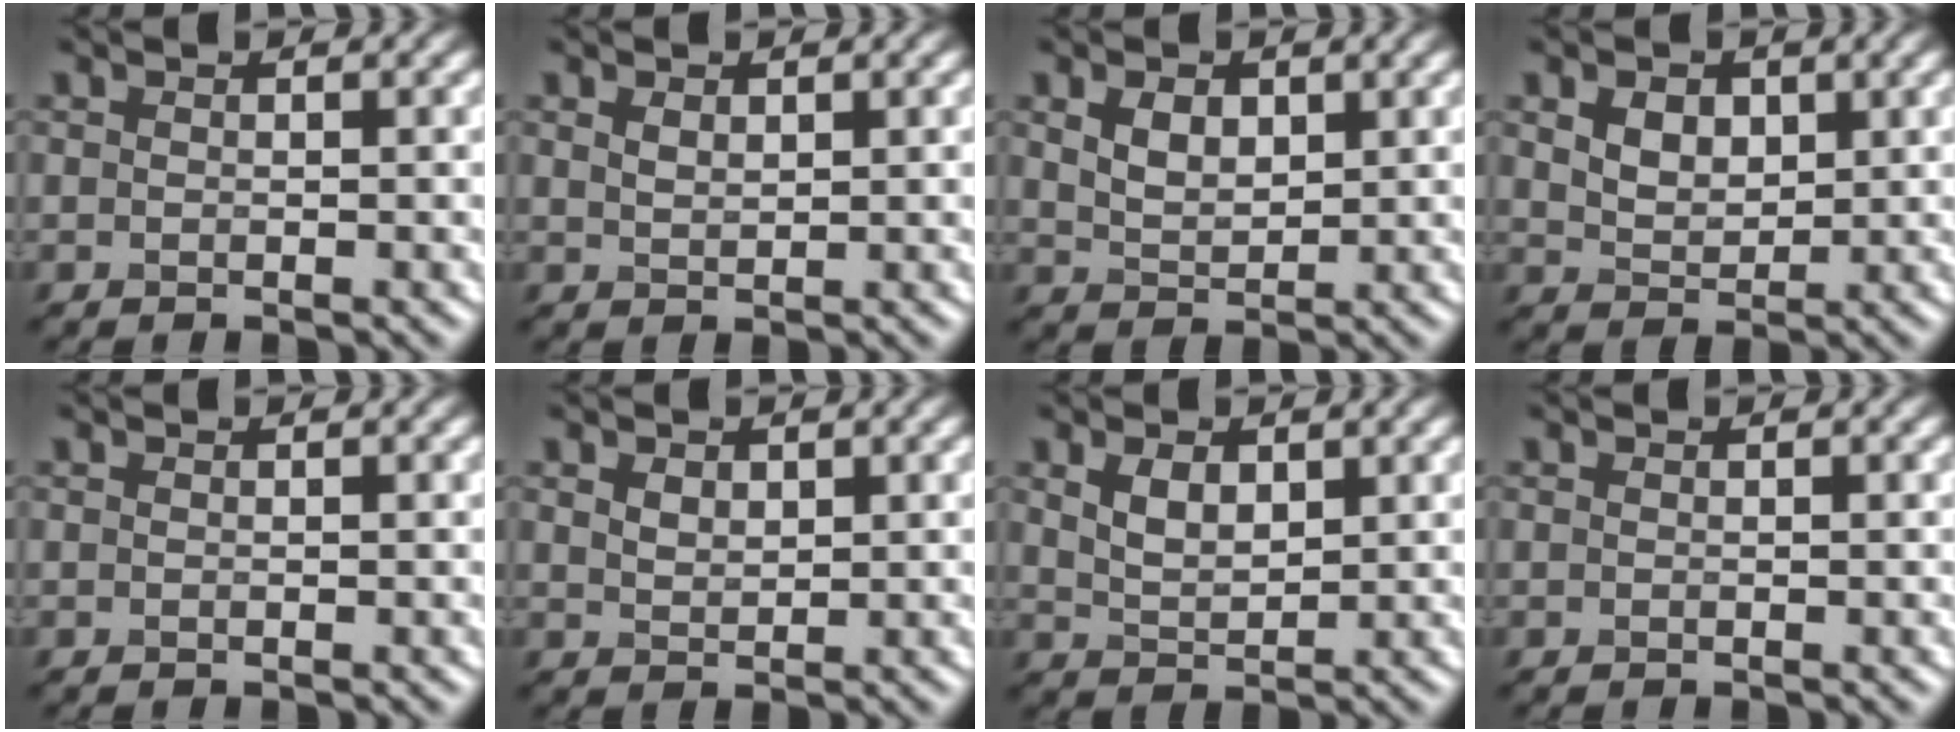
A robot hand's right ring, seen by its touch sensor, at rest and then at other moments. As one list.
[{"total": 1.2, "force": [0.7, 0.7, 0.7], "torque": [-0.015, -0.001, 0.017]}, {"total": 2.6, "force": [1.1, 1.7, 1.7], "torque": [-0.035, -0.002, 0.024]}, {"total": 2.9, "force": [1.2, 2.0, 1.7], "torque": [-0.033, -0.002, 0.018]}, {"total": 0.0}, {"total": 1.5, "force": [0.8, 1.0, 0.8], "torque": [-0.015, -0.001, 0.017]}, {"total": 2.6, "force": [1.2, 1.5, 1.8], "torque": [-0.040, -0.002, 0.029]}, {"total": 0.0}]